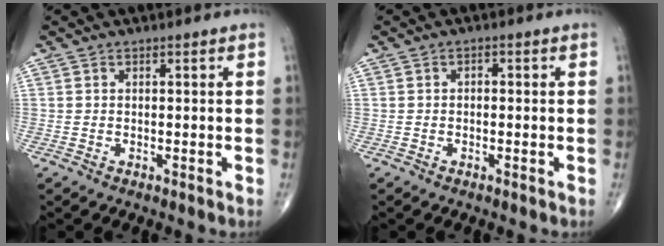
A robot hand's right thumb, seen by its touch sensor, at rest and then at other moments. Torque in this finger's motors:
{"motor_torque": [0.07, -0.24, -0.08, -0.18, 0.02]}